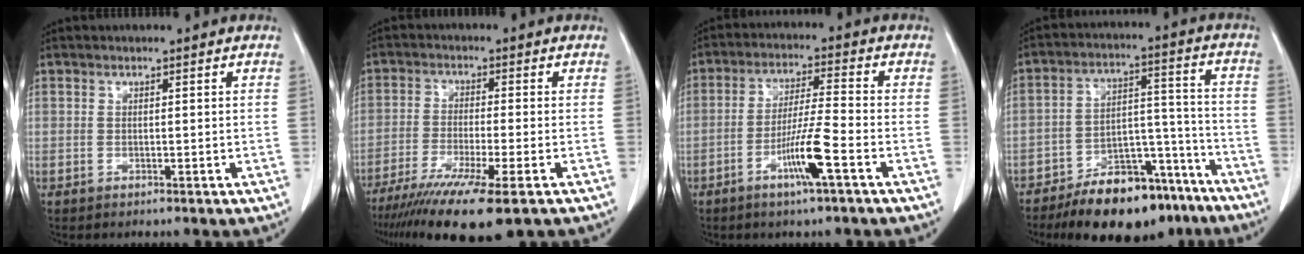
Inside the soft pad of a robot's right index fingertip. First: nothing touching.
{"total": 13.1, "force": [-9.0, 0.7, 9.5], "torque": [-0.168, -0.037, -0.146]}
{"total": 8.2, "force": [-3.7, -0.4, 7.3], "torque": [-0.141, -0.007, -0.069]}
{"total": 16.8, "force": [-13.1, 6.6, 8.2], "torque": [-0.105, 0.050, -0.204]}